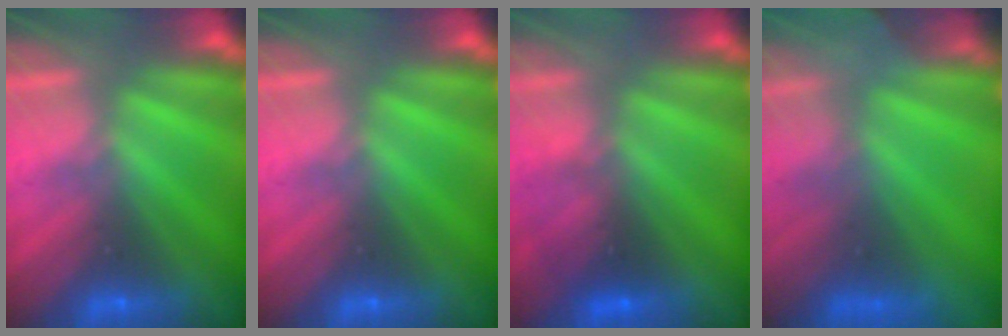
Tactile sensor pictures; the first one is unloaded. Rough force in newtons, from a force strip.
{"total": 0.0}
{"total": 2.8}
{"total": 6.9}